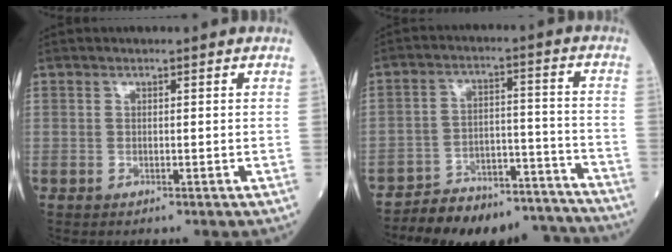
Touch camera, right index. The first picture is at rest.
{"total": 18.1, "force": [-16.9, 4.6, 4.5], "torque": [-0.068, 0.028, -0.239]}